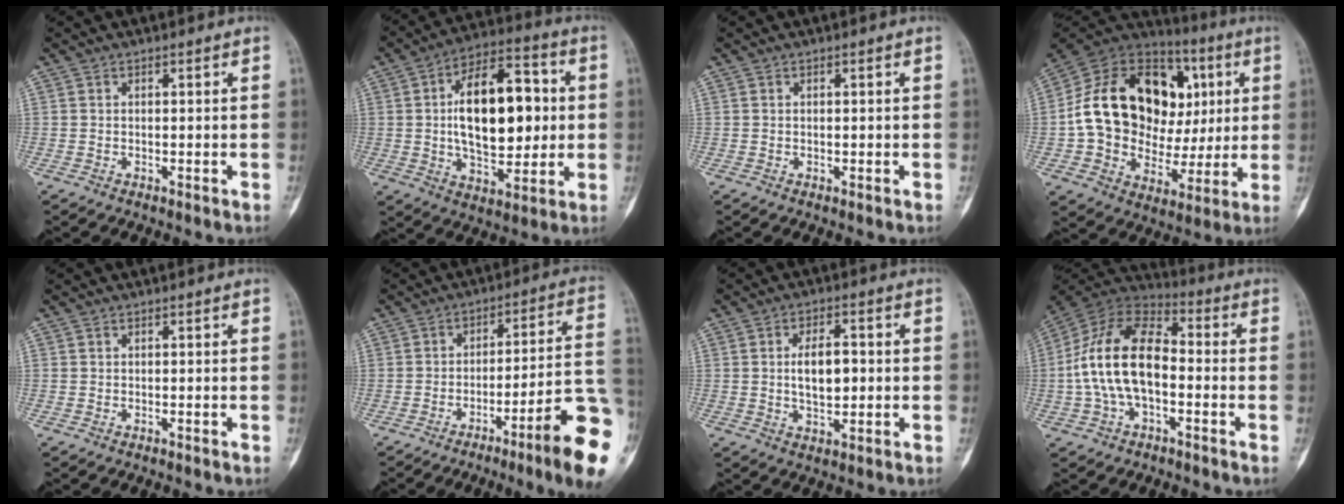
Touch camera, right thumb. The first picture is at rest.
{"total": 20.8, "force": [1.8, 11.1, 17.5], "torque": [-0.246, 0.012, 0.030]}
{"total": 0.5, "force": [0.1, 0.3, 0.4], "torque": [-0.008, -0.001, 0.004]}
{"total": 27.5, "force": [4.9, 19.6, 18.7], "torque": [-0.281, 0.037, 0.087]}
{"total": 0.0}
{"total": 17.5, "force": [-7.5, 1.6, 15.7], "torque": [-0.160, 0.049, -0.106]}
{"total": 7.3, "force": [0.3, 3.8, 6.3], "torque": [-0.096, 0.002, 0.006]}
{"total": 17.1, "force": [-1.7, 9.9, 13.9], "torque": [-0.263, 0.042, -0.038]}